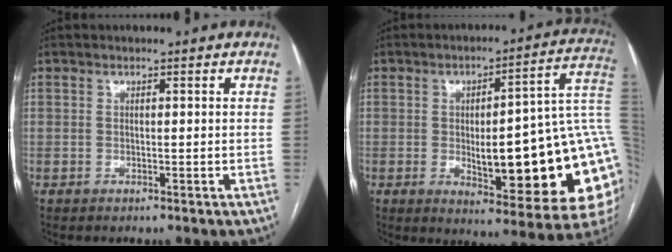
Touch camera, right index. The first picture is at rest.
{"total": 25.1, "force": [-2.0, 5.6, 24.4], "torque": [-0.224, 0.021, -0.013]}